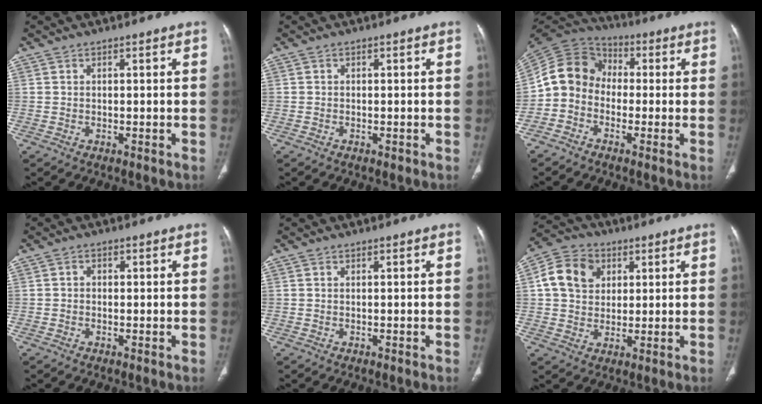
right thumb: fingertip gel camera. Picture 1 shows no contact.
{"total": 0.5, "force": [-0.3, 0.4, 0.2], "torque": [-0.004, 0.001, -0.006]}
{"total": 9.9, "force": [-1.6, 8.5, 4.8], "torque": [-0.086, 0.040, -0.049]}
{"total": 1.0, "force": [0.0, 0.9, 0.5], "torque": [-0.002, 0.003, -0.005]}
{"total": 0.0}
{"total": 10.2, "force": [2.8, 8.4, 5.2], "torque": [-0.081, 0.003, 0.044]}